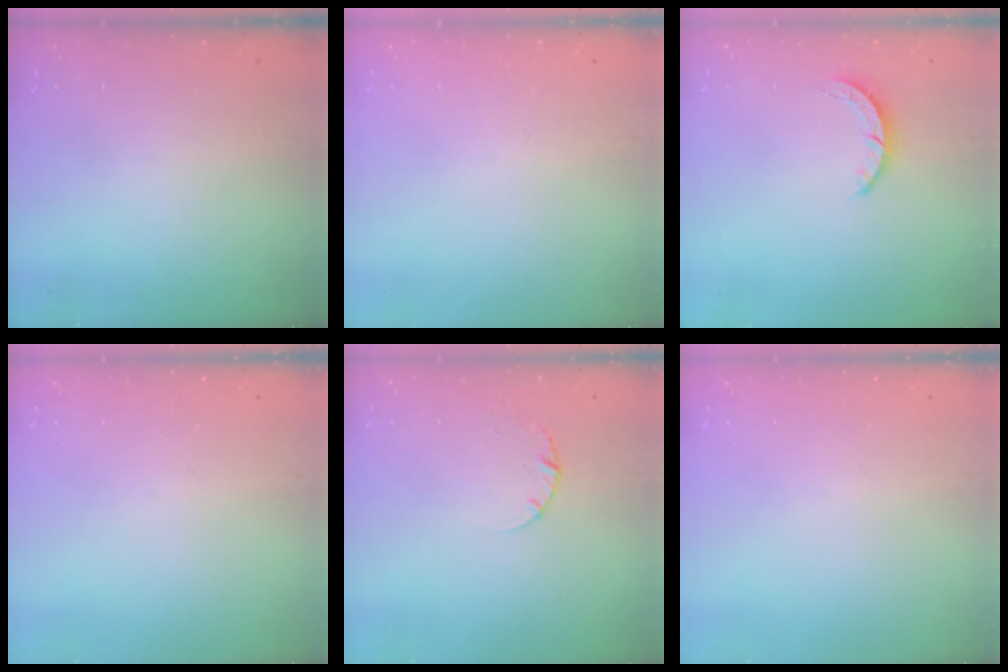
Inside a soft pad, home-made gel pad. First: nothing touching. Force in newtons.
{"total": 2.6, "press": 2.6, "slide": 0.2}
{"total": 2.7, "press": 2.7, "slide": 0.4}
{"total": 0.0}
{"total": 2.6, "press": 2.6, "slide": 0.3}
{"total": 0.0}